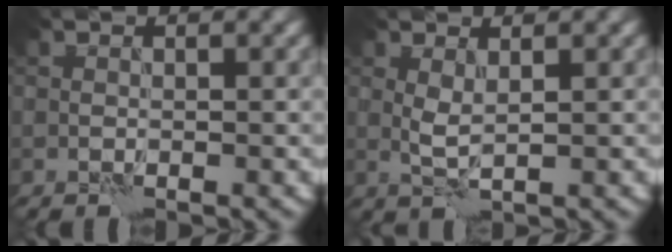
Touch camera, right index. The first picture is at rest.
{"total": 1.6, "force": [0.4, 0.4, 1.5], "torque": [-0.037, 0.000, 0.010]}